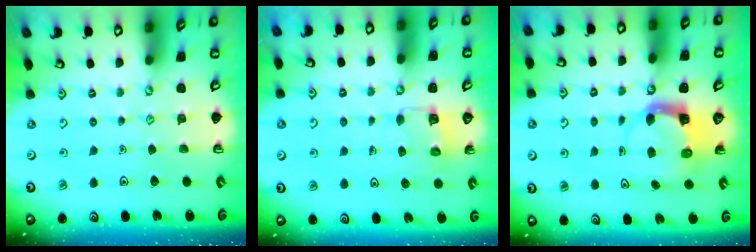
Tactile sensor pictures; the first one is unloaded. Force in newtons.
{"total": 3.7, "press": 3.7, "slide": 0.1}
{"total": 3.7, "press": 3.7, "slide": 0.5}